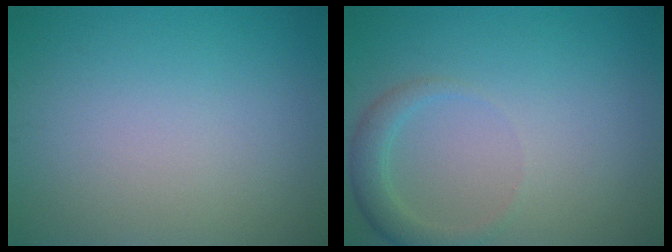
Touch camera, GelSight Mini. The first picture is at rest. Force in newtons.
{"total": 2.2, "press": 2.2, "slide": 0.2}